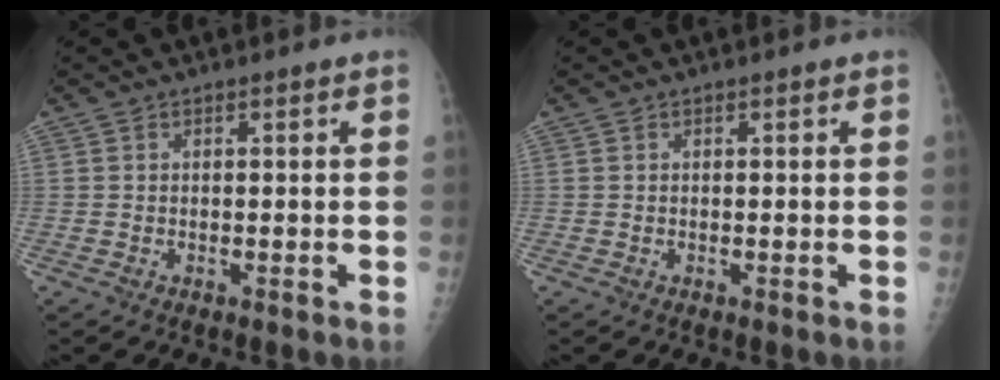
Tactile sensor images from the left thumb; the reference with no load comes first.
{"total": 0.0}